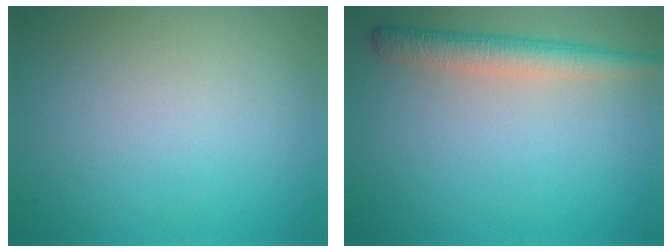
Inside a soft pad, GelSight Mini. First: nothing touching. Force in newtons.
{"total": 3.4, "press": 3.4, "slide": 0.1}